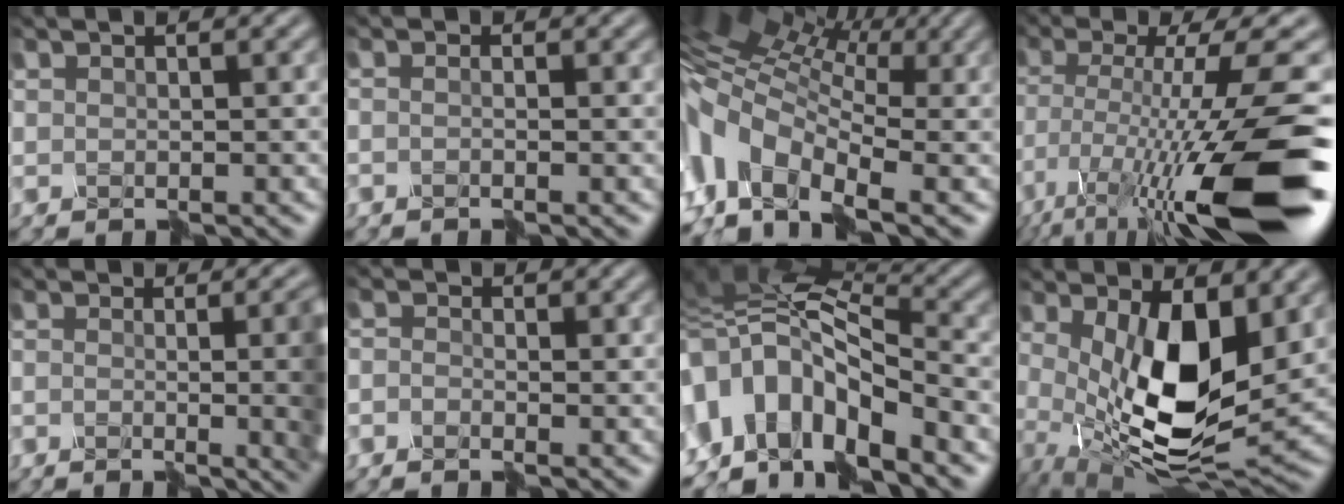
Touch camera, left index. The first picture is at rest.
{"total": 1.4, "force": [-1.1, -0.8, -0.3], "torque": [0.001, -0.005, -0.017]}
{"total": 8.9, "force": [-0.4, 5.8, 6.8], "torque": [-0.178, 0.025, -0.014]}
{"total": 15.2, "force": [-7.5, 3.2, 12.8], "torque": [-0.247, -0.005, -0.130]}
{"total": 9.9, "force": [-1.8, 4.0, 8.8], "torque": [-0.077, -0.007, -0.019]}
{"total": 1.8, "force": [-1.7, 0.5, -0.4], "torque": [0.013, 0.007, -0.030]}
{"total": 8.8, "force": [-4.7, 4.6, 5.8], "torque": [-0.115, 0.015, -0.094]}
{"total": 8.8, "force": [0.4, 3.9, 7.9], "torque": [-0.152, -0.025, 0.021]}